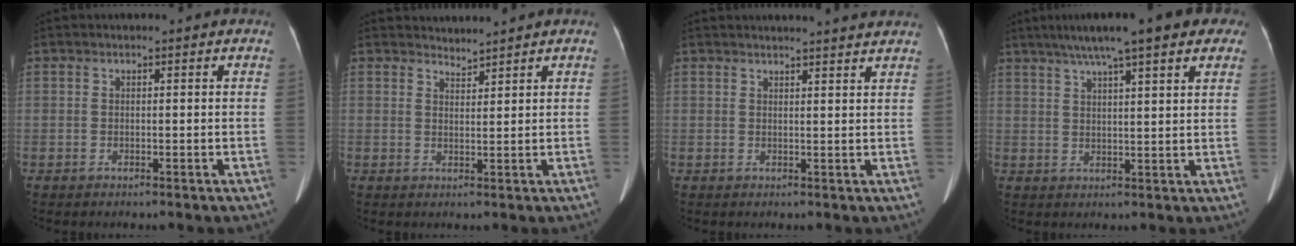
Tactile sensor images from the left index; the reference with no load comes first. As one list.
[{"total": 1.8, "force": [1.7, 0.0, -0.6], "torque": [0.004, 0.003, 0.033]}, {"total": 9.7, "force": [9.3, -0.2, 2.8], "torque": [-0.035, 0.011, 0.094]}, {"total": 15.1, "force": [10.4, 2.6, 10.6], "torque": [-0.157, 0.041, 0.136]}]